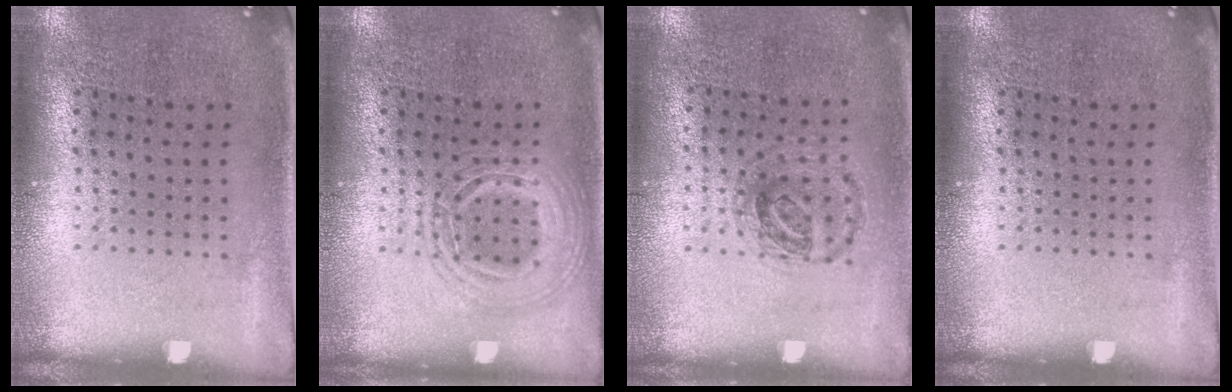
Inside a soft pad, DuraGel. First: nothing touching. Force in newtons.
{"total": 2.5, "press": 2.5, "slide": 0.3}
{"total": 0.9, "press": 0.8, "slide": 0.3}
{"total": 0.0}